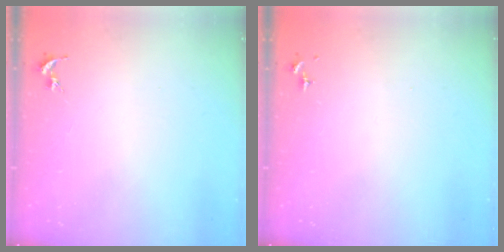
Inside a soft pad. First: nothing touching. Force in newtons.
{"total": 0.0}